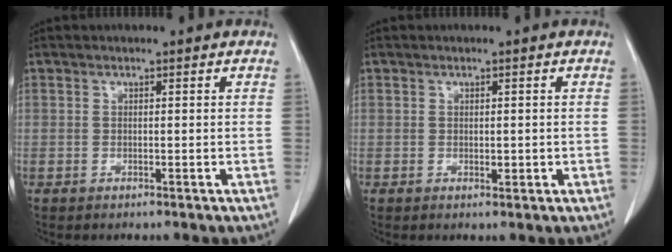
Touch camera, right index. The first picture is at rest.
{"total": 1.2, "force": [-0.1, 0.7, 0.9], "torque": [-0.011, -0.002, 0.001]}